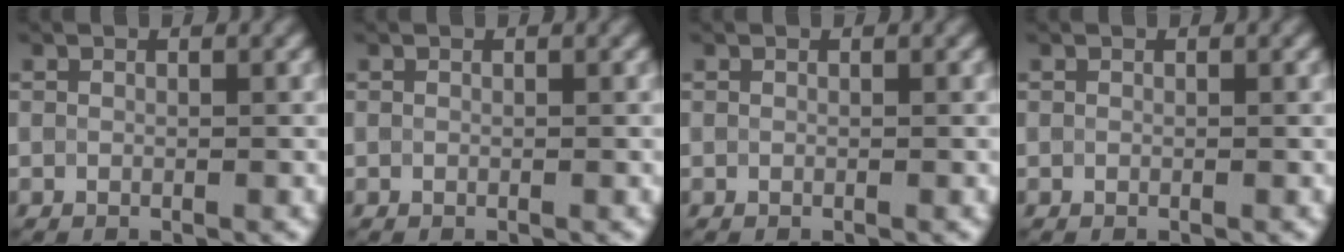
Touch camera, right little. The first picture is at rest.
{"total": 0.0}
{"total": 0.0}
{"total": 0.0}